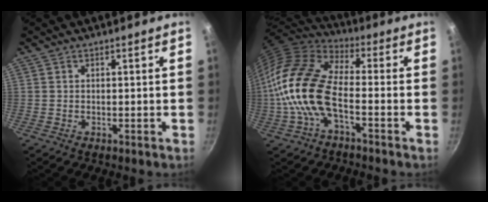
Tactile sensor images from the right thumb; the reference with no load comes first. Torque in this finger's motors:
{"motor_torque": [-0.49, 1.76, 1.87, -0.89, 0.81]}